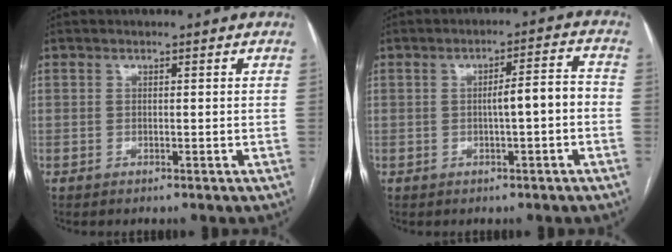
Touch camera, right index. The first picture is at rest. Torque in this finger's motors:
{"motor_torque": [0.89, 0.00, 0.52, 0.10]}